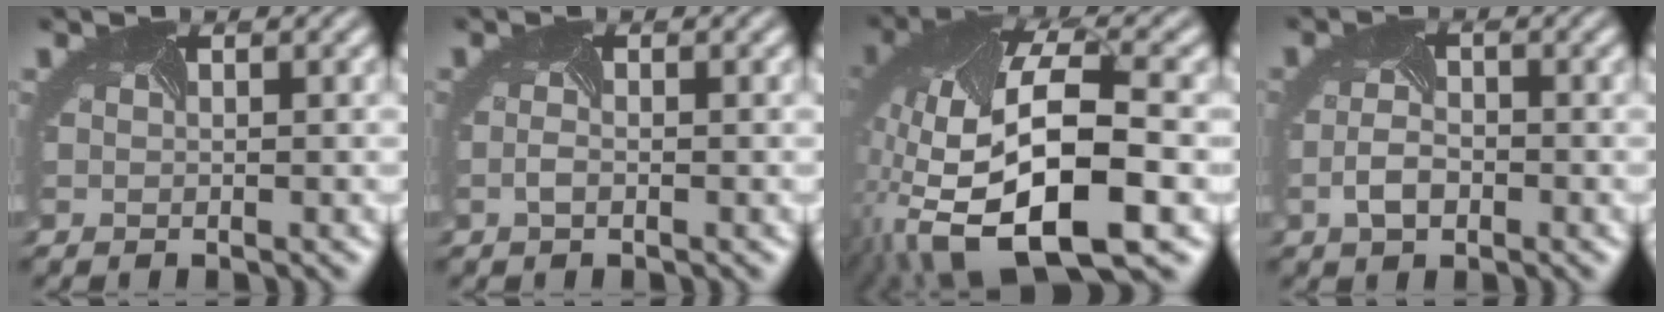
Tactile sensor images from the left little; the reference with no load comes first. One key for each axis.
{"total": 0.7, "fx": -0.6, "fy": 0.0, "fz": 0.3, "tx": -0.016, "ty": -0.001, "tz": -0.011}
{"total": 15.7, "fx": -4.4, "fy": 7.2, "fz": 13.3, "tx": -0.273, "ty": -0.019, "tz": -0.063}
{"total": 2.3, "fx": -1.0, "fy": 1.2, "fz": 1.6, "tx": -0.044, "ty": -0.003, "tz": -0.020}